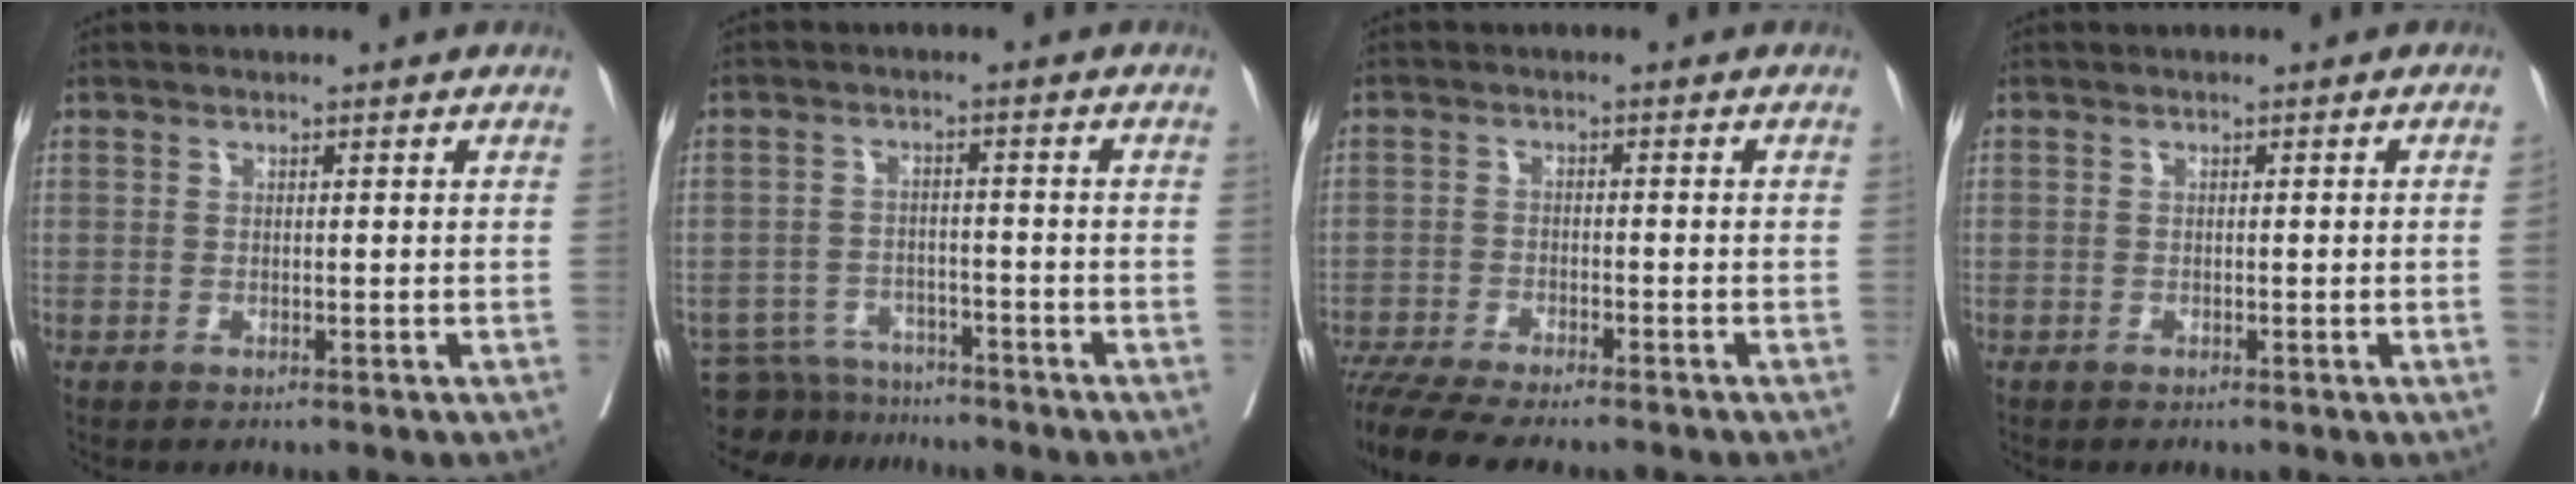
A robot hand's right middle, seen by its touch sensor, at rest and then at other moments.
{"total": 7.0, "force": [-6.6, 2.2, -0.3], "torque": [0.004, 0.006, -0.108]}
{"total": 10.9, "force": [-9.6, 1.2, 5.1], "torque": [-0.074, -0.013, -0.149]}
{"total": 0.8, "force": [-0.1, -0.2, 0.8], "torque": [-0.007, 0.001, 0.001]}